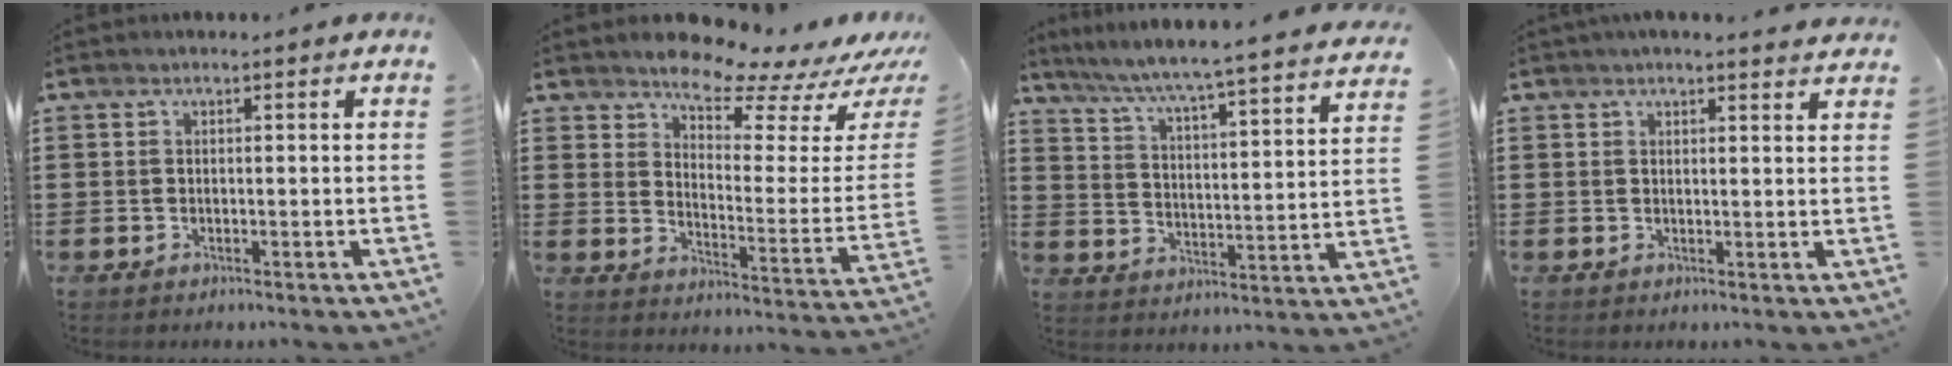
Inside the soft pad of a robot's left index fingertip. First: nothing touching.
{"total": 8.6, "force": [8.0, 1.4, 2.8], "torque": [-0.062, -0.068, 0.141]}
{"total": 5.1, "force": [4.6, -1.1, 1.9], "torque": [-0.060, -0.049, 0.069]}
{"total": 2.1, "force": [2.1, 0.1, 0.4], "torque": [-0.011, -0.003, 0.040]}